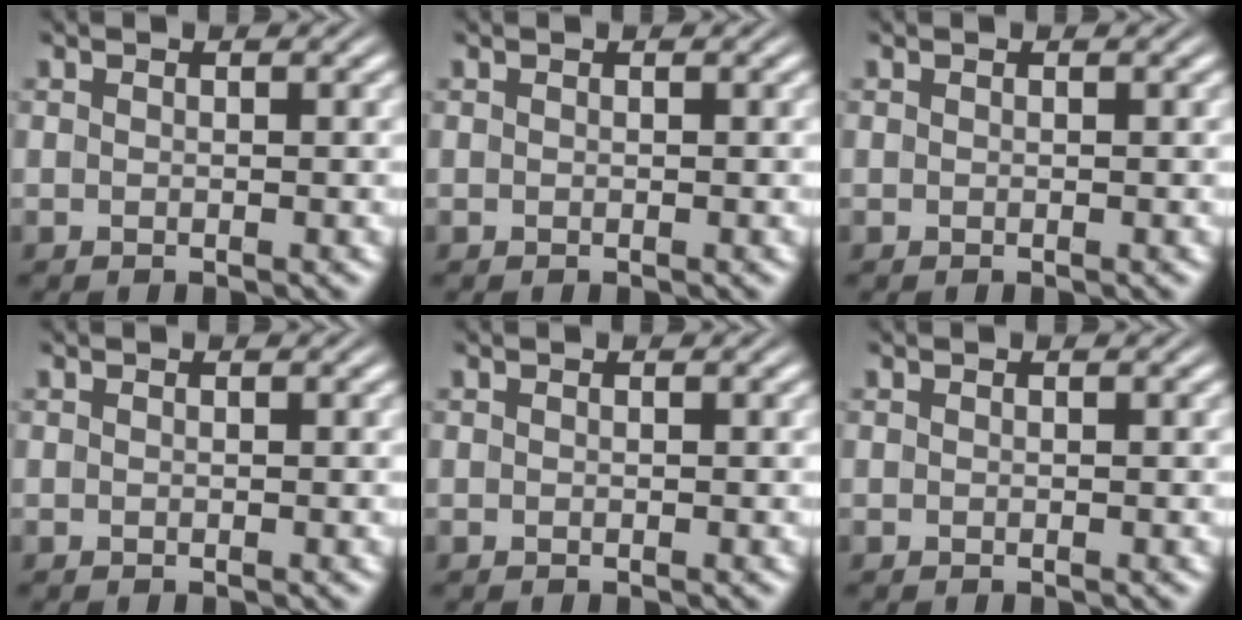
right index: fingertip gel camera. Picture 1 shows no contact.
{"total": 0.0}
{"total": 0.0}
{"total": 0.0}
{"total": 0.0}
{"total": 0.0}